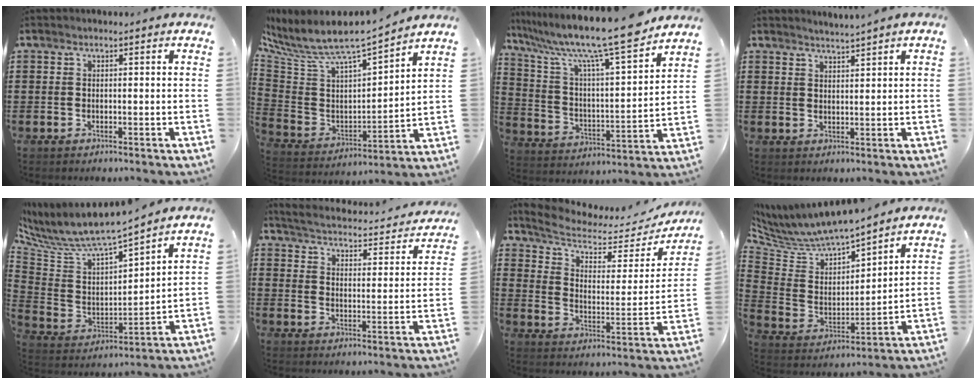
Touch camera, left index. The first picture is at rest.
{"total": 6.5, "force": [5.5, 1.4, 3.1], "torque": [-0.091, -0.051, 0.085]}
{"total": 12.3, "force": [10.3, 0.3, 6.9], "torque": [-0.162, -0.069, 0.165]}
{"total": 2.0, "force": [1.9, -0.5, 0.1], "torque": [-0.006, -0.004, 0.037]}
{"total": 6.6, "force": [6.0, 1.2, 2.4], "torque": [-0.081, -0.052, 0.097]}
{"total": 2.8, "force": [2.7, -0.2, 0.6], "torque": [-0.033, -0.027, 0.036]}
{"total": 5.2, "force": [4.1, 2.0, 2.6], "torque": [-0.075, -0.028, 0.066]}
{"total": 6.5, "force": [6.2, 1.4, 1.3], "torque": [-0.065, -0.051, 0.102]}